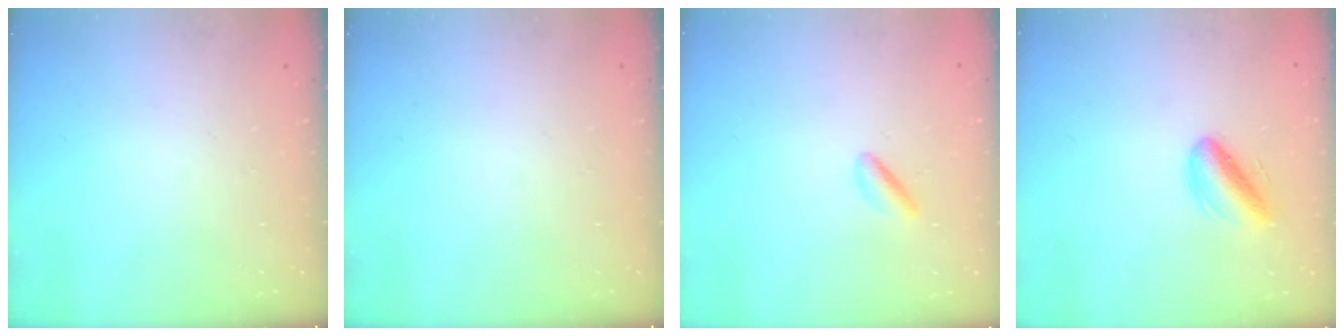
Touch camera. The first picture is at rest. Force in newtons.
{"total": 0.0}
{"total": 2.3, "press": 2.2, "slide": 0.4}
{"total": 8.3, "press": 8.0, "slide": 2.1}